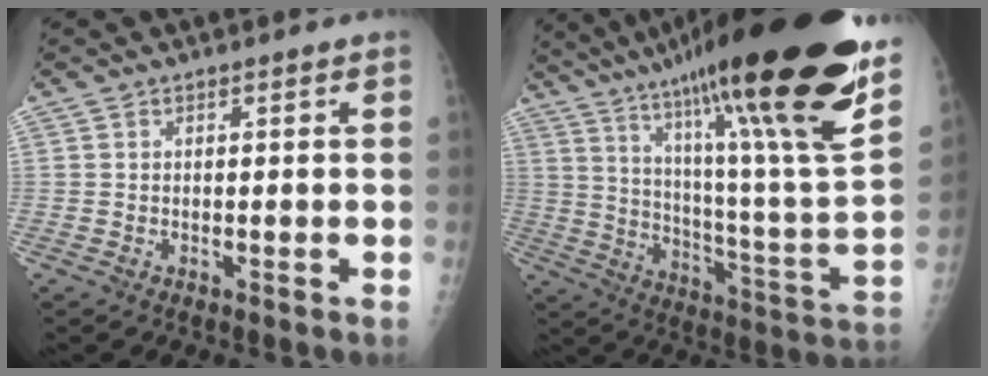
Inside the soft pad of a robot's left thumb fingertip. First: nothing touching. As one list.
[{"total": 34.9, "force": [22.6, 3.7, 26.3], "torque": [-0.354, -0.081, 0.351]}]